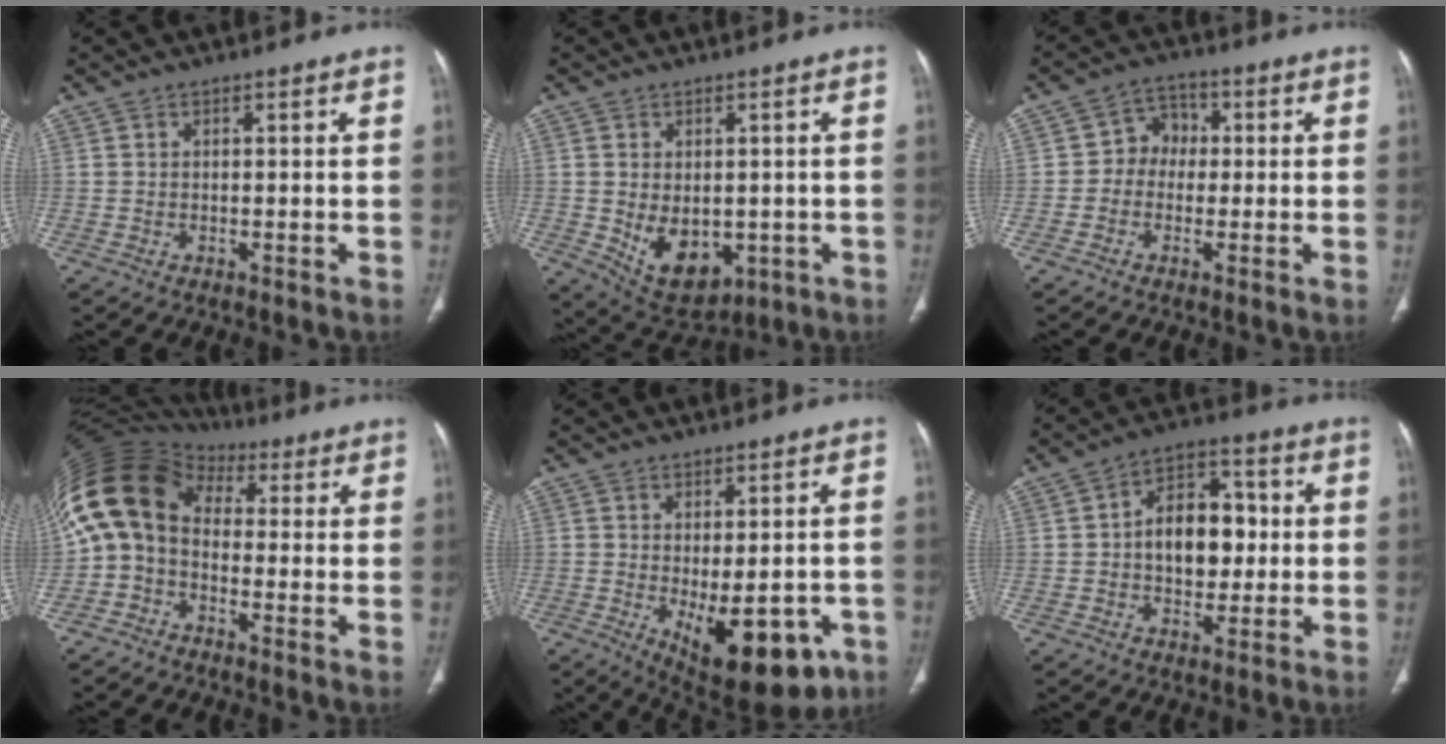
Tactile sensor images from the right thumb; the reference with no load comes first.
{"total": 10.2, "force": [-1.7, 6.9, 7.3], "torque": [-0.091, -0.008, -0.003]}
{"total": 5.6, "force": [-0.4, 4.8, 2.7], "torque": [-0.015, 0.021, -0.021]}
{"total": 14.4, "force": [0.3, 10.6, 9.7], "torque": [-0.190, 0.064, -0.009]}
{"total": 16.2, "force": [-5.7, 7.7, 13.0], "torque": [-0.143, -0.002, -0.055]}
{"total": 12.1, "force": [0.1, 8.2, 8.9], "torque": [-0.097, 0.026, -0.003]}